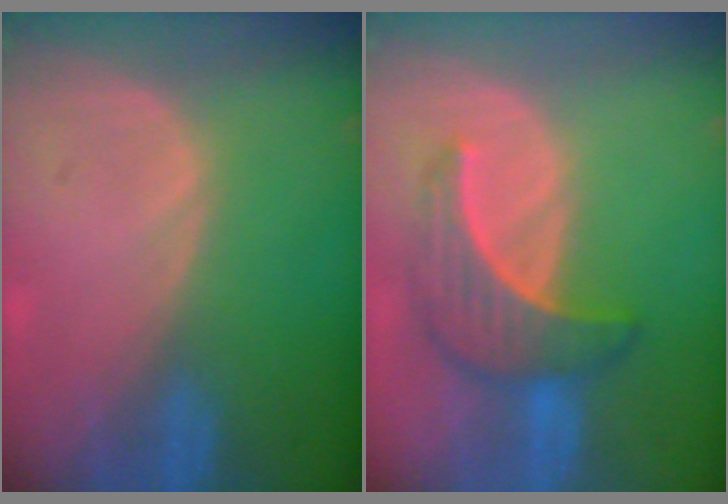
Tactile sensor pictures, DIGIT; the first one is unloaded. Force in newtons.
{"total": 6.6, "press": 6.6, "slide": 0.9}